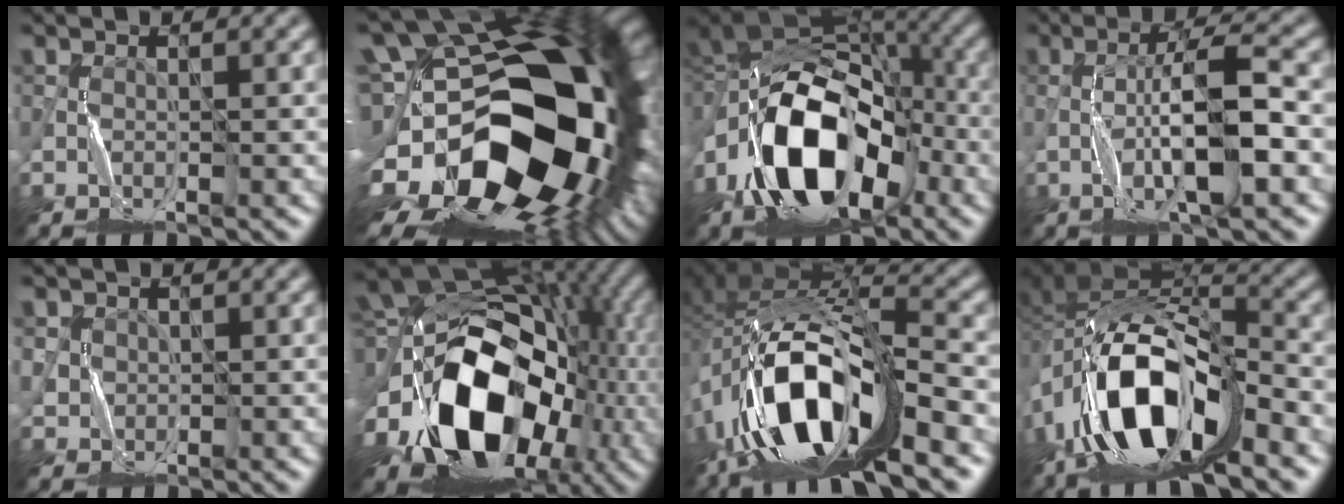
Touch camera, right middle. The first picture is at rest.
{"total": 20.6, "force": [-4.3, 13.0, 15.4], "torque": [-0.296, -0.047, -0.062]}
{"total": 13.3, "force": [-4.7, 8.0, 9.5], "torque": [-0.170, 0.016, -0.092]}
{"total": 7.4, "force": [-1.4, 1.6, 7.1], "torque": [-0.125, 0.017, -0.028]}
{"total": 1.8, "force": [0.2, 1.7, 0.3], "torque": [-0.007, -0.003, 0.008]}
{"total": 18.1, "force": [-4.2, 12.5, 12.4], "torque": [-0.221, -0.014, -0.073]}
{"total": 14.4, "force": [-6.9, 5.9, 11.1], "torque": [-0.215, 0.001, -0.126]}
{"total": 13.0, "force": [-6.4, 5.9, 9.6], "torque": [-0.181, -0.007, -0.120]}